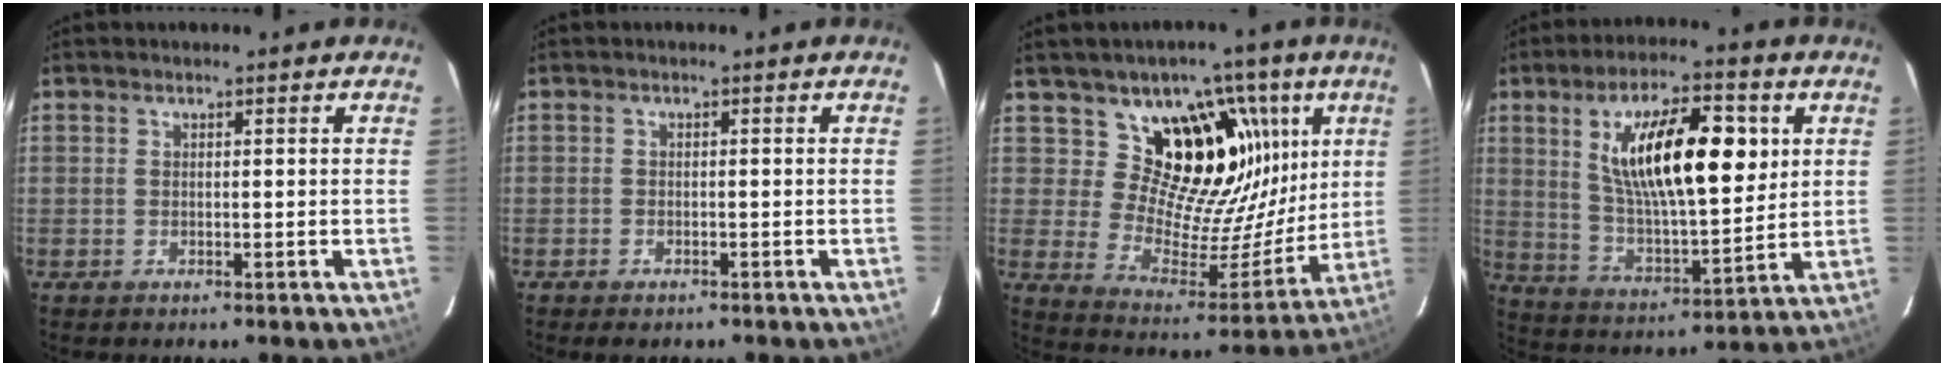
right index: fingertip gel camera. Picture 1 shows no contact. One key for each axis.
{"total": 2.3, "fx": -1.8, "fy": 1.2, "fz": 0.9, "tx": -0.023, "ty": -0.004, "tz": -0.029}
{"total": 19.8, "fx": 9.7, "fy": 14.3, "fz": 9.6, "tx": -0.156, "ty": -0.026, "tz": 0.175}
{"total": 19.2, "fx": 5.8, "fy": 6.7, "fz": 17.0, "tx": -0.290, "ty": 0.009, "tz": 0.108}